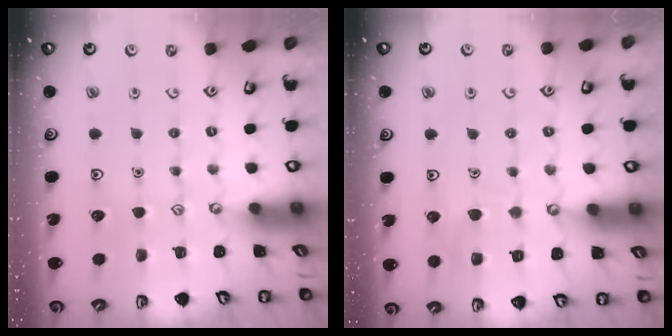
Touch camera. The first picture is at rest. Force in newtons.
{"total": 6.7, "press": 6.7, "slide": 0.7}